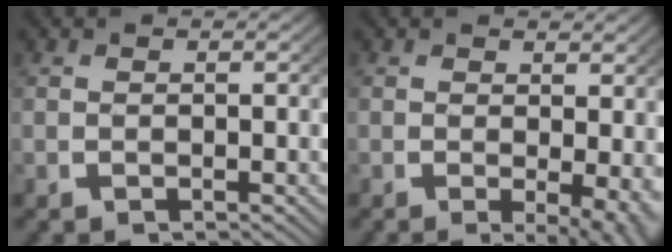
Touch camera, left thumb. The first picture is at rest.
{"total": 4.1, "force": [-0.5, 1.7, 3.7], "torque": [-0.045, -0.020, 0.000]}